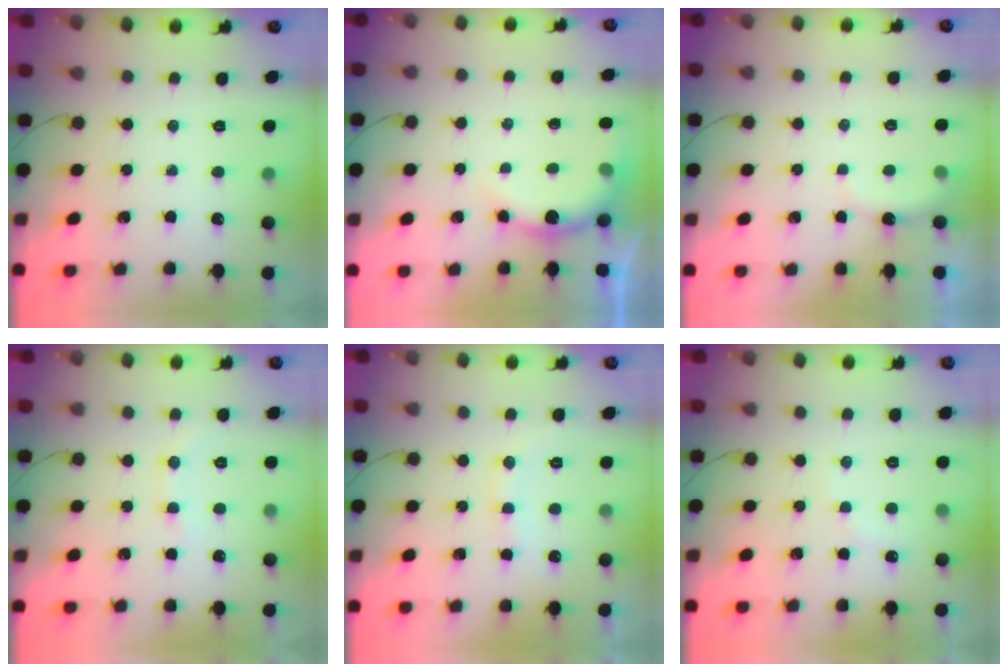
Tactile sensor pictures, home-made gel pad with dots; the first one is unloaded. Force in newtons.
{"total": 5.3, "press": 5.3, "slide": 0.1}
{"total": 3.0, "press": 2.9, "slide": 0.8}
{"total": 5.9, "press": 5.8, "slide": 1.2}
{"total": 9.4, "press": 9.3, "slide": 1.3}
{"total": 4.9, "press": 4.9, "slide": 0.8}